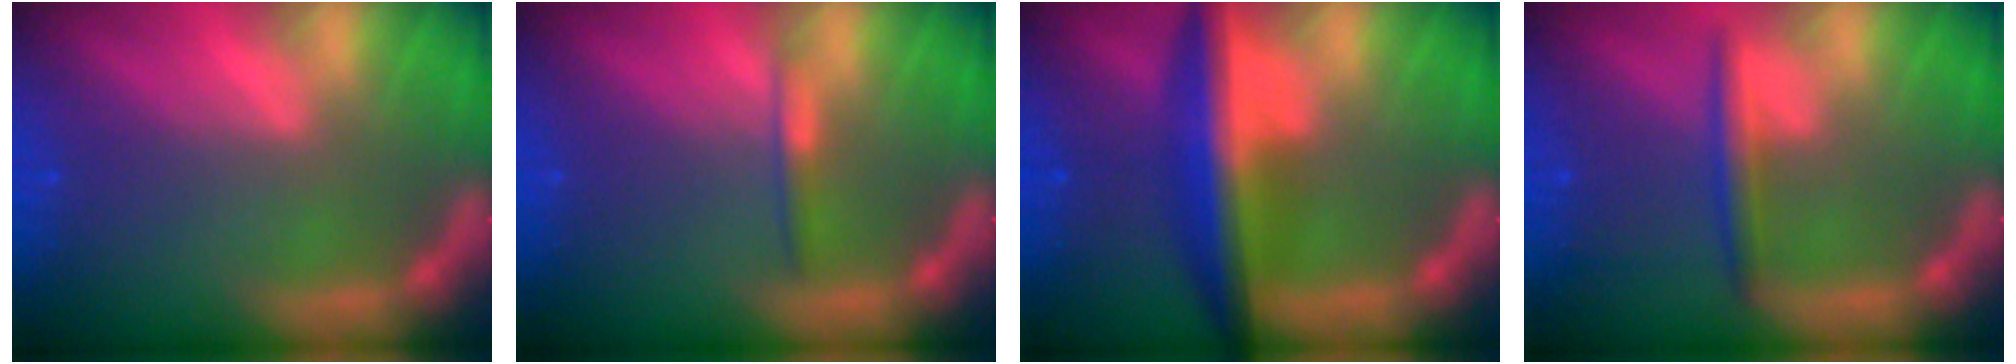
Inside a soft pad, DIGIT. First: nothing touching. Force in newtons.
{"total": 1.4}
{"total": 7.4}
{"total": 2.4}